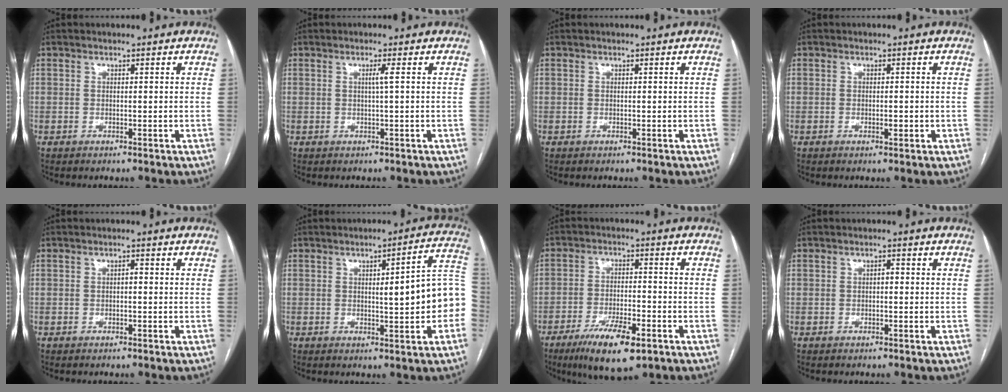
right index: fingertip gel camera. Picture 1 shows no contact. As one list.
[{"total": 1.3, "force": [0.2, -0.5, 1.1], "torque": [-0.020, 0.000, 0.003]}, {"total": 0.0}, {"total": 1.2, "force": [-0.4, 0.3, 1.1], "torque": [-0.019, -0.001, -0.005]}, {"total": 0.6, "force": [-0.1, 0.2, 0.5], "torque": [-0.007, 0.003, -0.003]}, {"total": 10.0, "force": [-0.9, 1.5, 9.9], "torque": [-0.112, 0.028, -0.013]}, {"total": 10.5, "force": [-6.2, 2.7, 8.1], "torque": [-0.145, -0.017, -0.098]}, {"total": 0.7, "force": [-0.1, 0.3, 0.7], "torque": [-0.009, 0.003, -0.003]}]